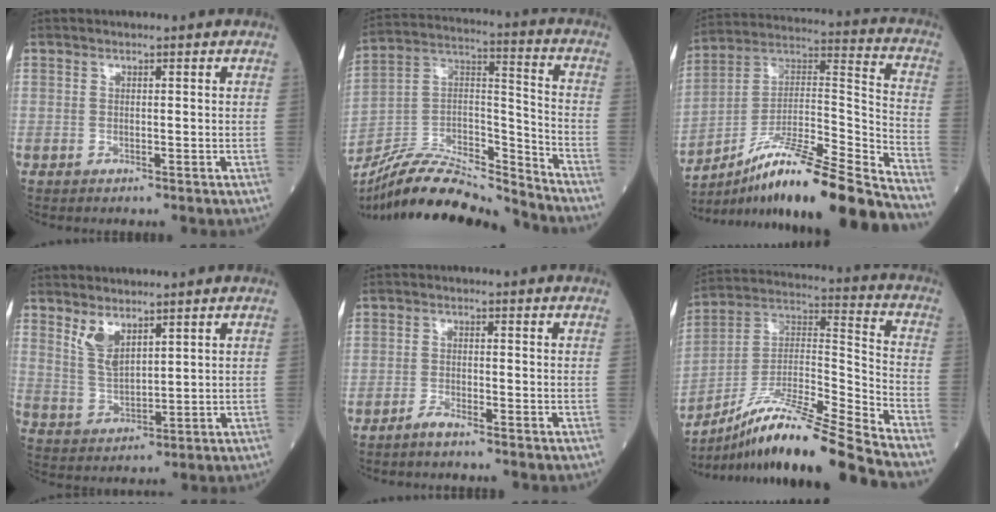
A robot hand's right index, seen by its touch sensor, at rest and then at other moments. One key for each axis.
{"total": 18.8, "fx": -17.8, "fy": 2.0, "fz": 5.6, "tx": -0.103, "ty": 0.034, "tz": -0.311}
{"total": 24.4, "fx": -20.1, "fy": -0.1, "fz": 13.8, "tx": -0.193, "ty": 0.006, "tz": -0.334}
{"total": 4.7, "fx": 3.3, "fy": 1.6, "fz": 3.0, "tx": -0.070, "ty": -0.009, "tz": 0.075}
{"total": 2.0, "fx": -1.8, "fy": -0.2, "fz": 0.9, "tx": -0.025, "ty": -0.003, "tz": -0.035}
{"total": 19.7, "fx": -16.1, "fy": -1.3, "fz": 11.3, "tx": -0.215, "ty": 0.004, "tz": -0.291}